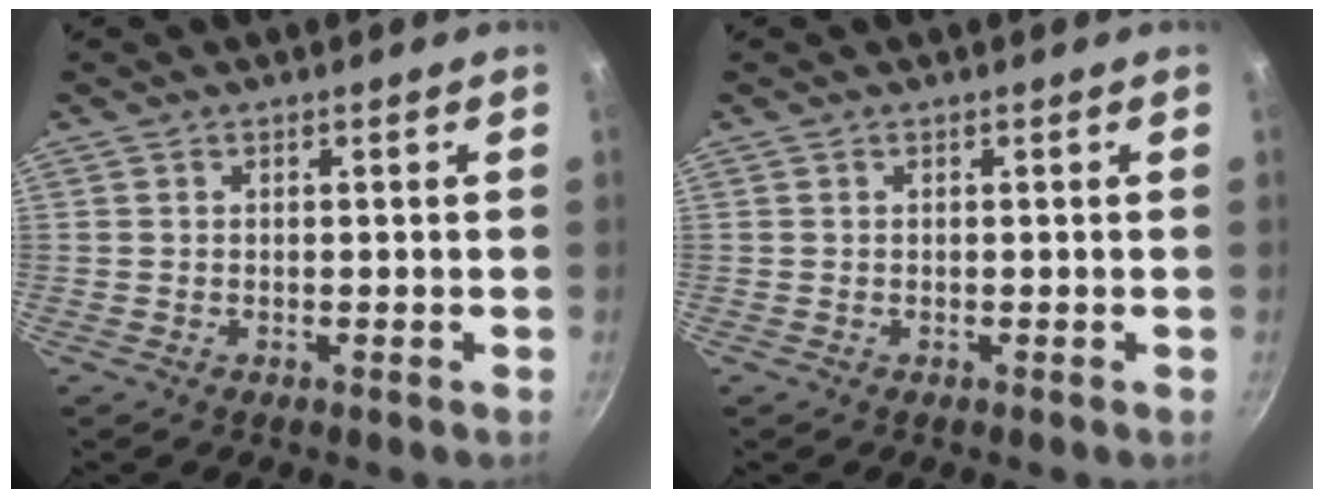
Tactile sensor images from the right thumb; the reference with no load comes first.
{"total": 0.0}